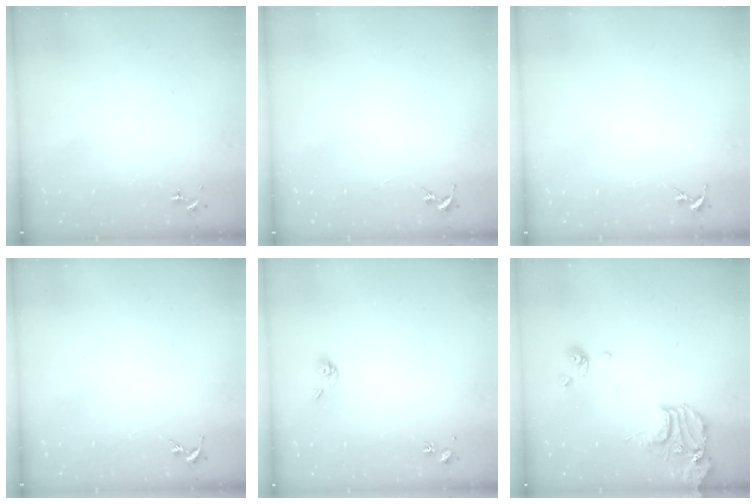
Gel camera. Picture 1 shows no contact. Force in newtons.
{"total": 0.0}
{"total": 0.0}
{"total": 0.0}
{"total": 5.8, "press": 5.3, "slide": 2.3}
{"total": 14.9, "press": 14.7, "slide": 2.2}